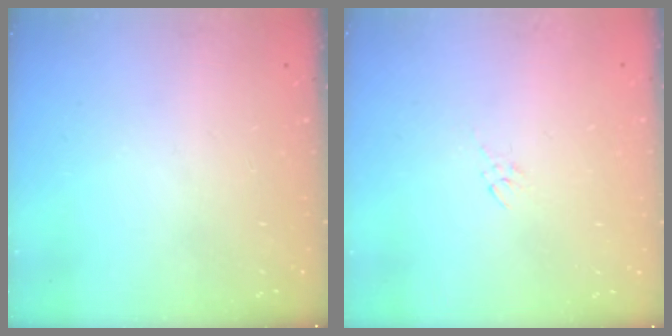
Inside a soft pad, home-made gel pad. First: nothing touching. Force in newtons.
{"total": 2.7, "press": 2.5, "slide": 0.9}